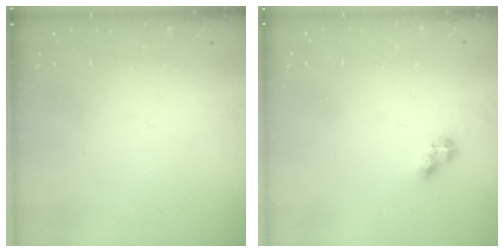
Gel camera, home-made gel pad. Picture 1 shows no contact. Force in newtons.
{"total": 4.9, "press": 4.8, "slide": 0.6}